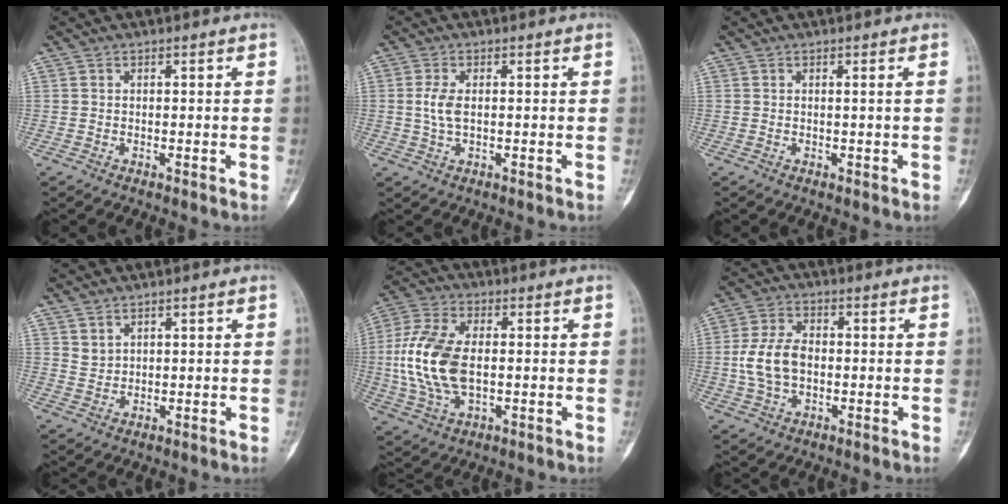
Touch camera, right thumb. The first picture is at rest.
{"total": 3.6, "force": [0.2, 1.8, 3.0], "torque": [-0.068, 0.002, 0.002]}
{"total": 0.8, "force": [0.1, -0.3, 0.8], "torque": [-0.014, 0.000, 0.002]}
{"total": 1.9, "force": [1.5, 1.0, 0.5], "torque": [0.003, -0.014, 0.030]}
{"total": 15.1, "force": [-0.3, 8.6, 12.4], "torque": [-0.266, 0.008, -0.004]}
{"total": 8.8, "force": [-0.5, 5.7, 6.6], "torque": [-0.130, 0.014, -0.012]}